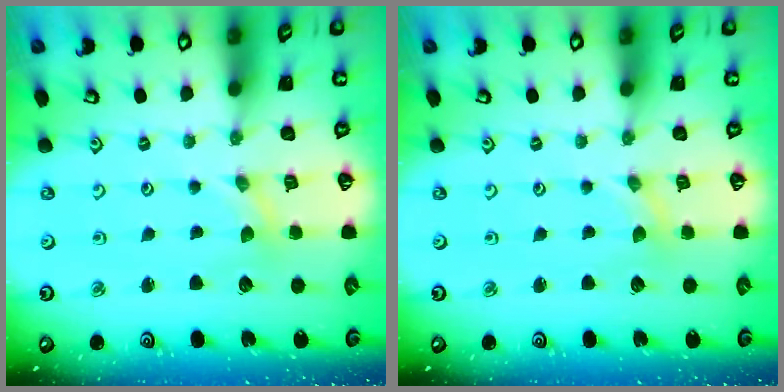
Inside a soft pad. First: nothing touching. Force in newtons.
{"total": 0.0}